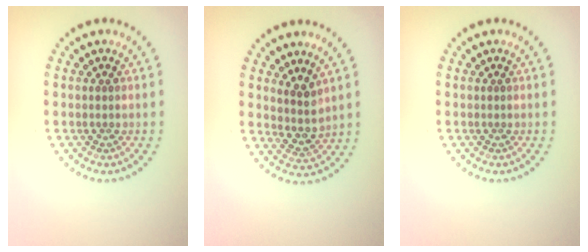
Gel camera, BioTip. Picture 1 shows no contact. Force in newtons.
{"total": 2.5, "press": 1.9, "slide": 1.6}
{"total": 0.0}